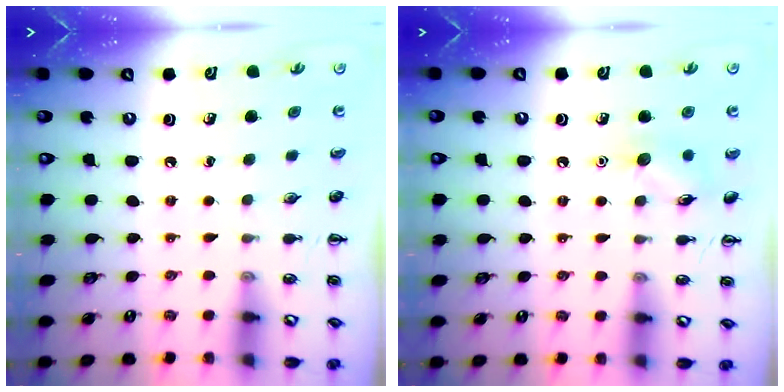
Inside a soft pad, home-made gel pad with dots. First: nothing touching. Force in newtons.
{"total": 6.5, "press": 6.3, "slide": 1.5}